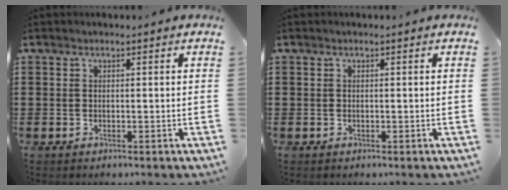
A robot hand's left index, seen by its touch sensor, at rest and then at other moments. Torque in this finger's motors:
{"motor_torque": [-0.02, 0.01, 0.01, -0.01]}